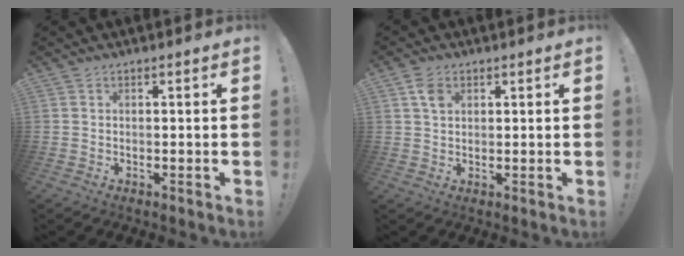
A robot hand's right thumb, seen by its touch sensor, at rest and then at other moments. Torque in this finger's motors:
{"motor_torque": [0.01, 0.09, 0.15, 0.34, 0.15]}